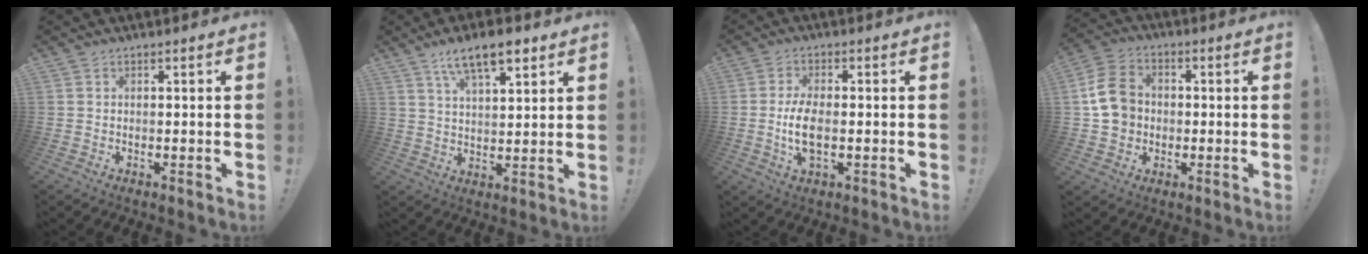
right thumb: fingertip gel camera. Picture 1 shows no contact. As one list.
[{"total": 11.2, "force": [6.8, 4.2, 7.7], "torque": [-0.118, -0.026, 0.118]}, {"total": 7.7, "force": [-1.0, 3.4, 6.9], "torque": [-0.138, -0.011, -0.021]}, {"total": 11.9, "force": [0.5, 10.2, 6.1], "torque": [-0.102, 0.017, 0.015]}]